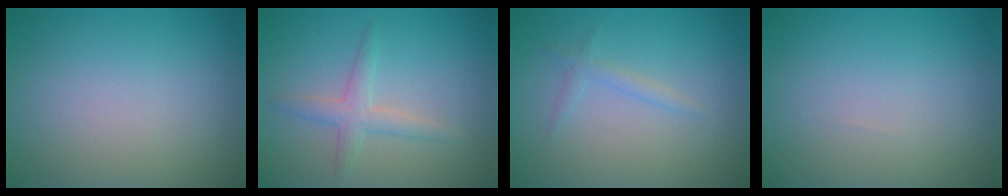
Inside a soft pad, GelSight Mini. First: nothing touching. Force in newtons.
{"total": 2.3, "press": 2.3, "slide": 0.1}
{"total": 1.1, "press": 1.1, "slide": 0.2}
{"total": 0.0}